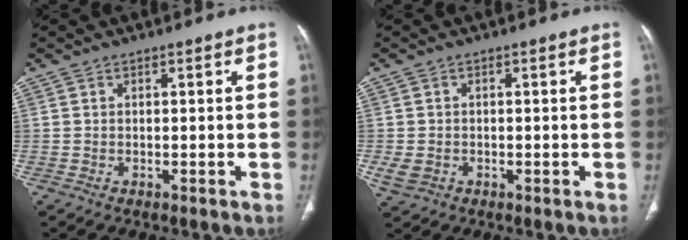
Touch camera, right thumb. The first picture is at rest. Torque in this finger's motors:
{"motor_torque": [2.06, 1.31, -0.15, -0.35, 0.13]}